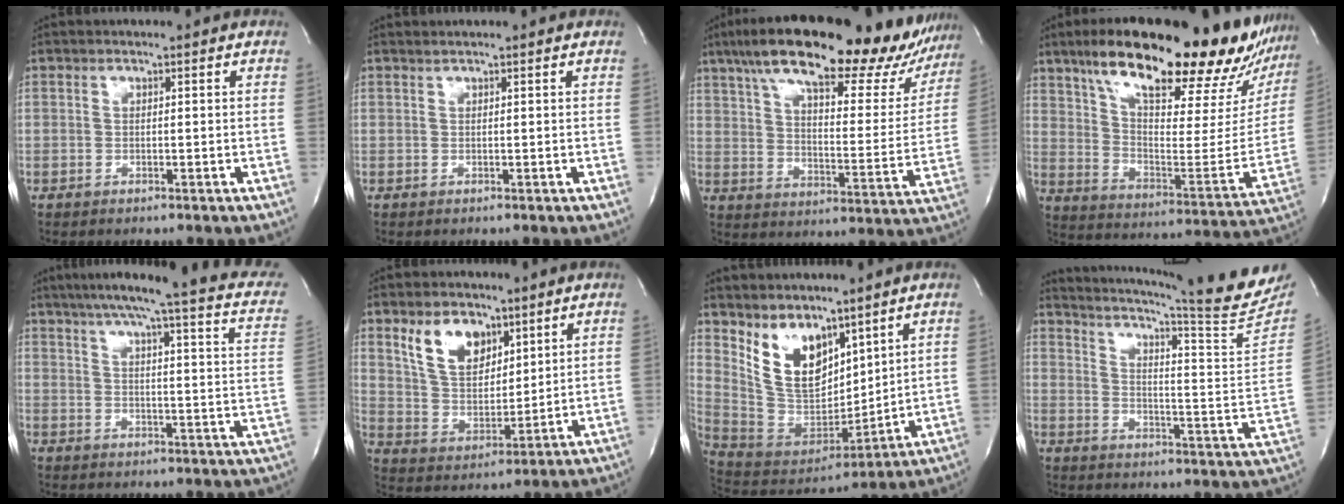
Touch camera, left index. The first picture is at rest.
{"total": 0.0}
{"total": 30.1, "force": [23.7, 7.5, 17.0], "torque": [-0.272, 0.003, 0.310]}
{"total": 31.6, "force": [23.7, 5.7, 20.2], "torque": [-0.285, -0.029, 0.329]}
{"total": 20.9, "force": [15.7, 2.1, 13.6], "torque": [-0.197, -0.015, 0.179]}
{"total": 9.0, "force": [5.1, 5.4, 5.1], "torque": [-0.103, 0.003, 0.106]}
{"total": 10.9, "force": [6.6, 6.1, 6.1], "torque": [-0.129, 0.005, 0.145]}
{"total": 21.3, "force": [18.8, 0.0, 10.0], "torque": [-0.164, -0.085, 0.241]}